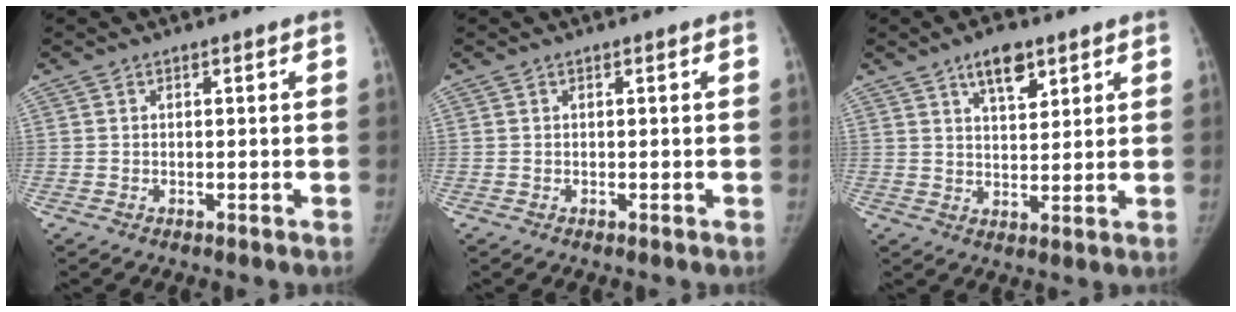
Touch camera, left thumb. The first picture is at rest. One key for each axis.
{"total": 0.0}
{"total": 7.0, "fx": 4.3, "fy": 3.3, "fz": 4.5, "tx": -0.050, "ty": -0.025, "tz": 0.068}